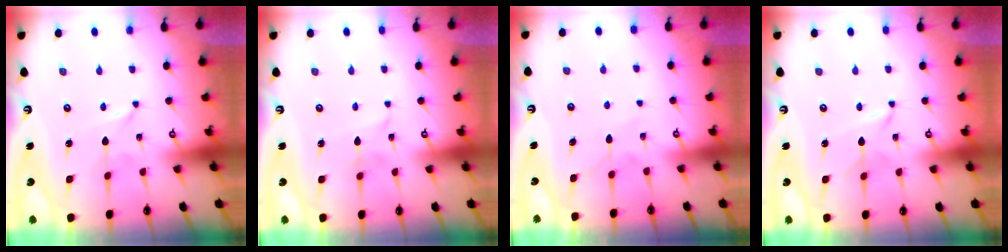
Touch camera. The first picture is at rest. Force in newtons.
{"total": 2.3, "press": 2.3, "slide": 0.0}
{"total": 6.9, "press": 6.9, "slide": 0.7}
{"total": 2.0, "press": 2.0, "slide": 0.3}